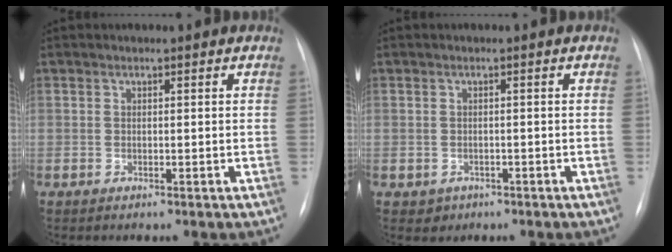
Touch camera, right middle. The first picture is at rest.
{"total": 1.7, "force": [-0.8, 1.5, 0.1], "torque": [-0.001, 0.006, -0.006]}